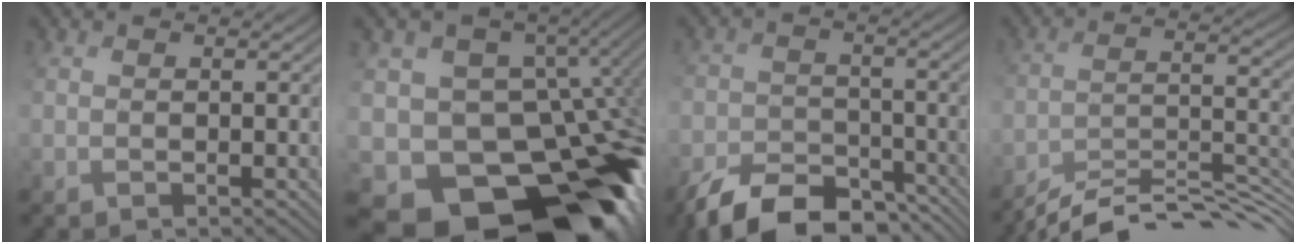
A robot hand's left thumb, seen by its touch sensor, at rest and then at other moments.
{"total": 21.3, "force": [-12.3, 14.2, 10.1], "torque": [-0.133, -0.028, -0.175]}
{"total": 9.1, "force": [-7.9, 3.5, 2.9], "torque": [-0.038, -0.020, -0.138]}
{"total": 12.0, "force": [-10.7, 1.8, 5.0], "torque": [-0.074, 0.009, -0.181]}